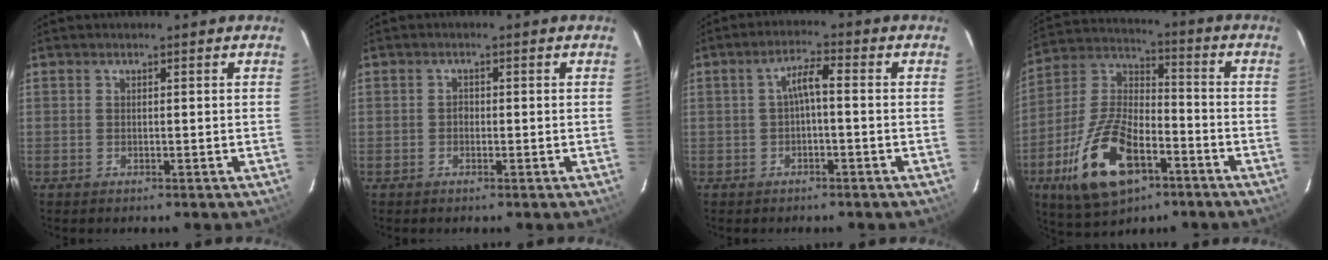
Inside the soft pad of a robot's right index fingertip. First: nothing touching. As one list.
[{"total": 0.8, "force": [-0.4, 0.7, 0.3], "torque": [-0.004, 0.003, -0.009]}, {"total": 3.5, "force": [-0.6, 0.6, 3.4], "torque": [-0.066, 0.013, -0.008]}, {"total": 18.5, "force": [-8.8, 8.8, 13.8], "torque": [-0.290, -0.006, -0.154]}]